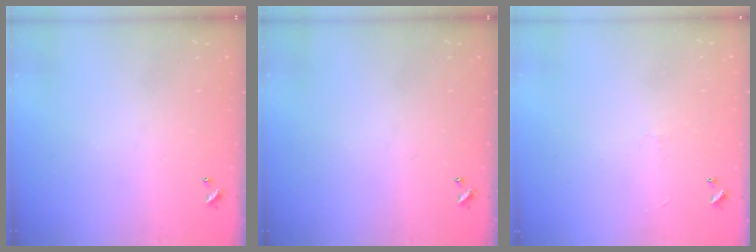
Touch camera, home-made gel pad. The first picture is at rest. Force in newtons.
{"total": 0.0}
{"total": 0.7, "press": 0.3, "slide": 0.7}